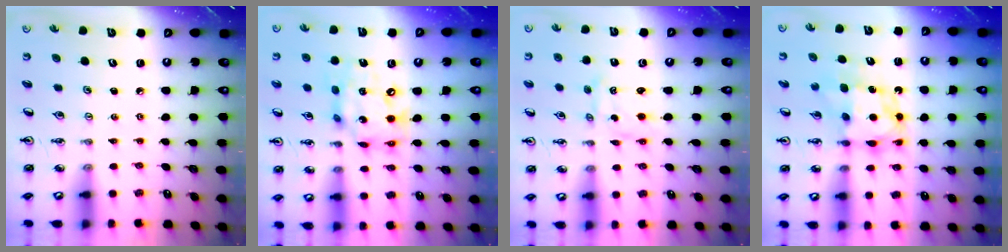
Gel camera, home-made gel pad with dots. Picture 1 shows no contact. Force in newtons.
{"total": 13.7, "press": 13.6, "slide": 1.0}
{"total": 1.7, "press": 1.4, "slide": 0.9}
{"total": 6.7, "press": 6.7, "slide": 0.4}